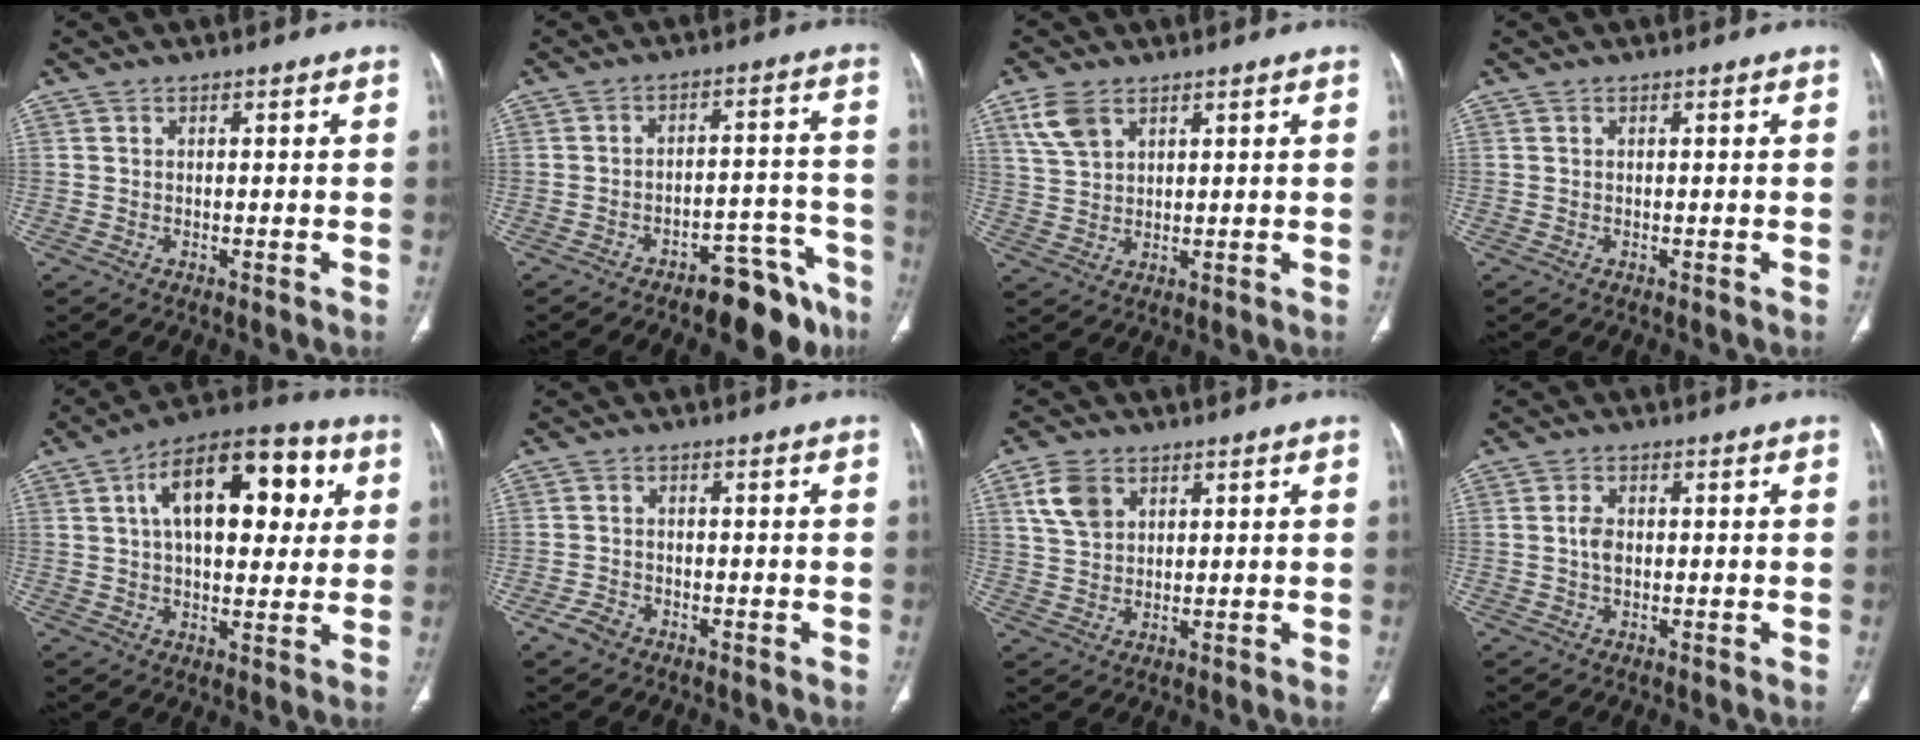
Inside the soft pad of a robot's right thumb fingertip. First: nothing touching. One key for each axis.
{"total": 12.0, "fx": -8.6, "fy": 5.0, "fz": 6.6, "tx": -0.052, "ty": 0.075, "tz": -0.119}
{"total": 5.9, "fx": 3.4, "fy": 3.4, "fz": 3.4, "tx": -0.066, "ty": -0.008, "tz": 0.077}
{"total": 0.0}
{"total": 19.7, "fx": 5.5, "fy": 10.2, "fz": 16.0, "tx": -0.205, "ty": 0.014, "tz": 0.072}
{"total": 2.9, "fx": -1.8, "fy": 1.9, "fz": 1.2, "tx": -0.024, "ty": 0.010, "tz": -0.030}
{"total": 6.3, "fx": 3.0, "fy": 4.4, "fz": 3.5, "tx": -0.058, "ty": -0.005, "tz": 0.061}
{"total": 2.6, "fx": 0.0, "fy": 1.7, "fz": 2.0, "tx": -0.040, "ty": 0.004, "tz": -0.003}